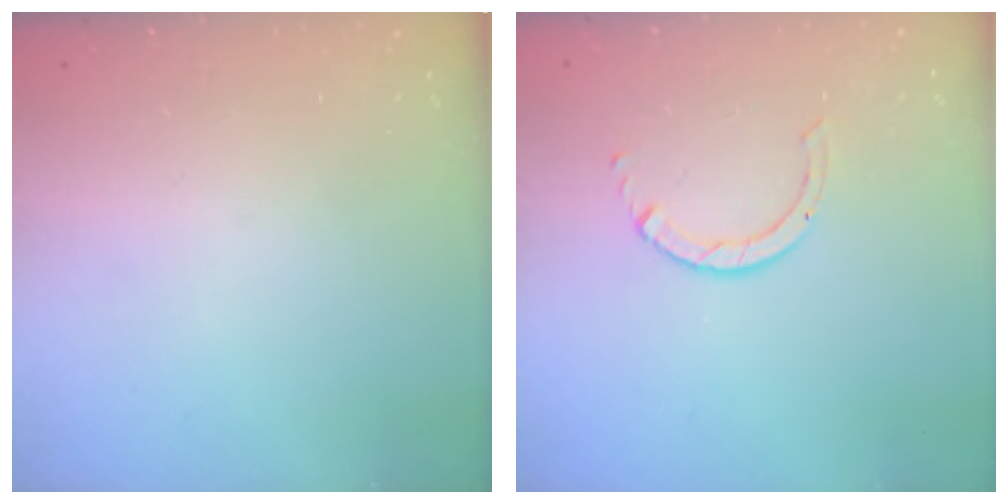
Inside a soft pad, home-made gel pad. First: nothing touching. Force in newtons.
{"total": 1.7, "press": 1.7, "slide": 0.1}